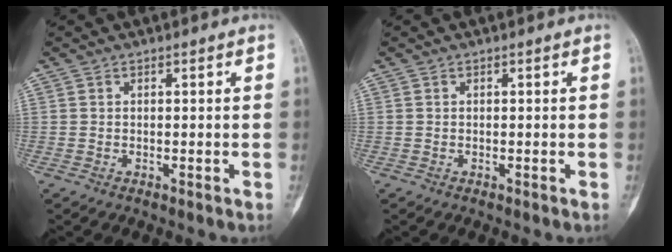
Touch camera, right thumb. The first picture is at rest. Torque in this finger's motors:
{"motor_torque": [0.13, 0.62, -0.03, 0.18, 0.07]}